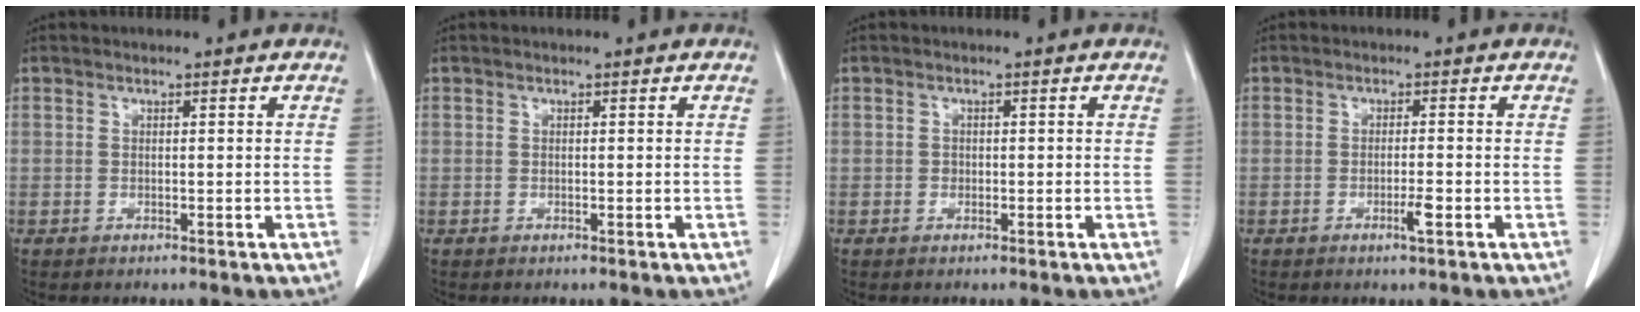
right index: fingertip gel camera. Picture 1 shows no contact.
{"total": 0.0}
{"total": 0.8, "force": [-0.2, 0.7, 0.3], "torque": [-0.001, 0.003, -0.003]}
{"total": 2.3, "force": [-1.0, -0.1, 2.0], "torque": [-0.037, -0.004, -0.017]}